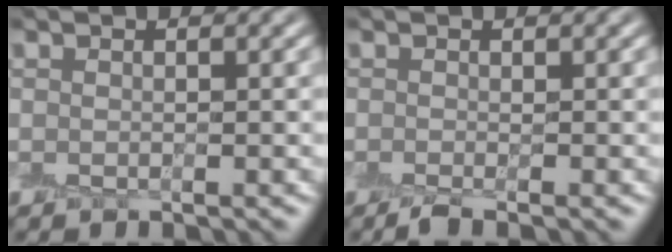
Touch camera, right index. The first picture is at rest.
{"total": 1.1, "force": [-0.8, -0.1, 0.7], "torque": [-0.017, -0.006, -0.018]}